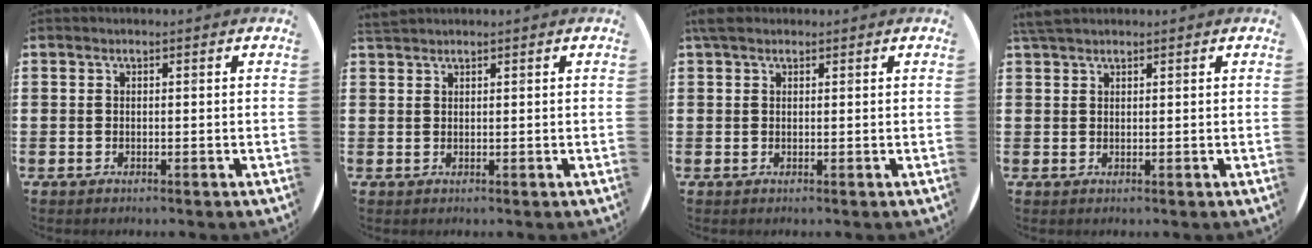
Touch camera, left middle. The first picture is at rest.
{"total": 1.0, "force": [1.0, 0.0, -0.2], "torque": [0.003, 0.001, 0.019]}
{"total": 1.5, "force": [1.2, 0.7, 0.6], "torque": [-0.006, 0.003, 0.019]}
{"total": 1.7, "force": [1.5, 0.3, 0.6], "torque": [-0.013, 0.006, 0.028]}